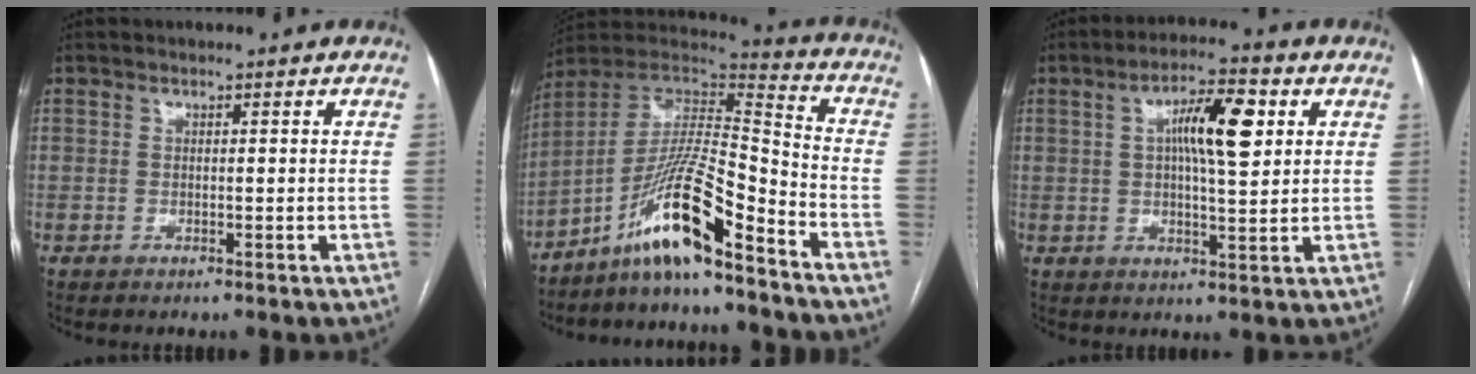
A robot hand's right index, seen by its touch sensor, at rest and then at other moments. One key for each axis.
{"total": 14.8, "fx": -10.0, "fy": 0.9, "fz": 10.9, "tx": -0.206, "ty": 0.011, "tz": -0.181}
{"total": 9.3, "fx": 2.6, "fy": 2.1, "fz": 8.7, "tx": -0.150, "ty": 0.016, "tz": 0.043}